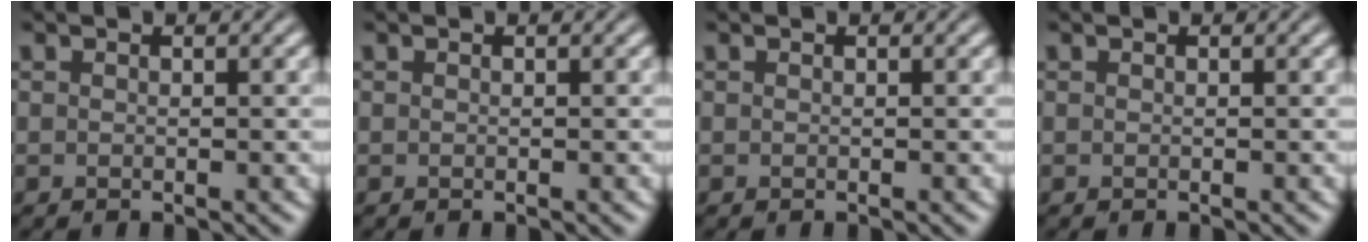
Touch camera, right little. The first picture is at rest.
{"total": 0.0}
{"total": 0.0}
{"total": 0.0}